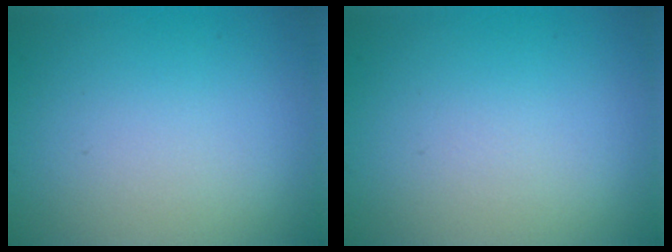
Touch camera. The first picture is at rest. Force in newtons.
{"total": 0.0}